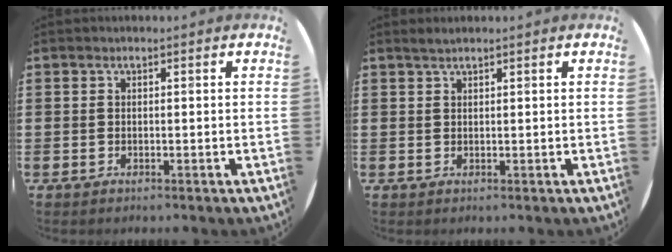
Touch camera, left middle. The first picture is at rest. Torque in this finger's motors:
{"motor_torque": [0.28, -0.15, -0.01, 0.00]}